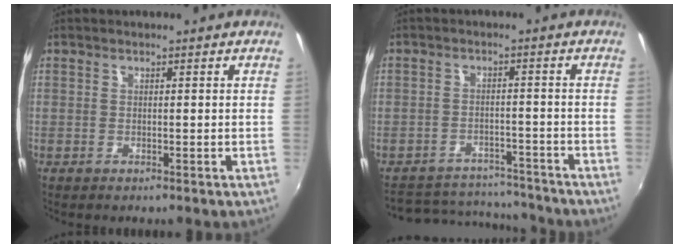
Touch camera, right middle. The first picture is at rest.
{"total": 12.8, "force": [-11.2, 5.5, 2.9], "torque": [-0.077, 0.033, -0.145]}